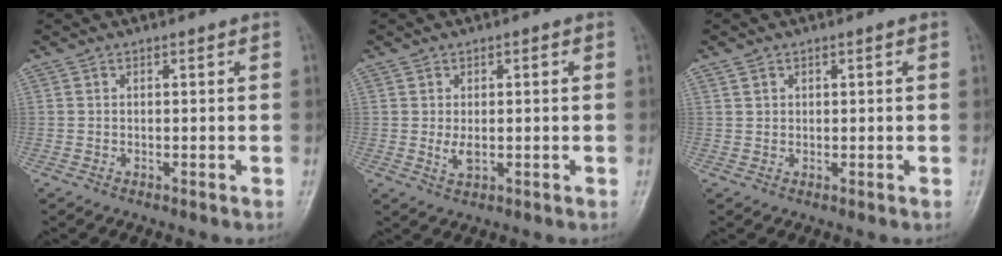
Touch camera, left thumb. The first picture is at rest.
{"total": 2.8, "force": [-0.2, 1.5, 2.3], "torque": [-0.046, -0.002, -0.001]}
{"total": 1.1, "force": [0.5, 0.9, 0.2], "torque": [0.000, 0.003, 0.013]}